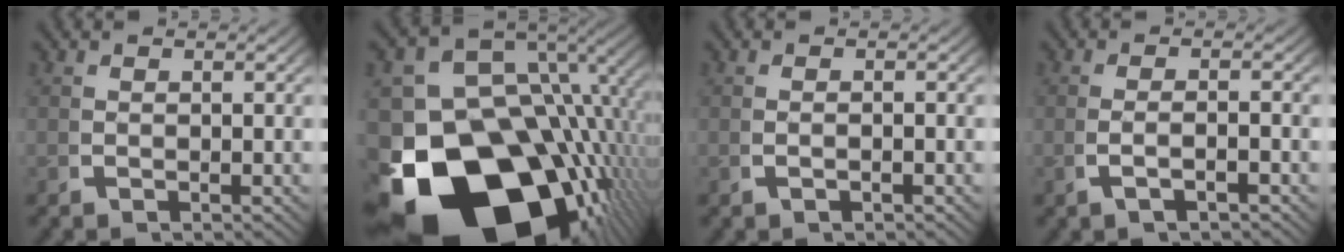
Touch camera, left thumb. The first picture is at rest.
{"total": 28.9, "force": [-9.9, 19.1, 19.3], "torque": [-0.358, -0.117, -0.113]}
{"total": 0.7, "force": [-0.5, 0.2, 0.5], "torque": [-0.013, 0.000, -0.006]}
{"total": 1.9, "force": [-0.8, 0.3, 1.7], "torque": [-0.045, 0.002, -0.012]}